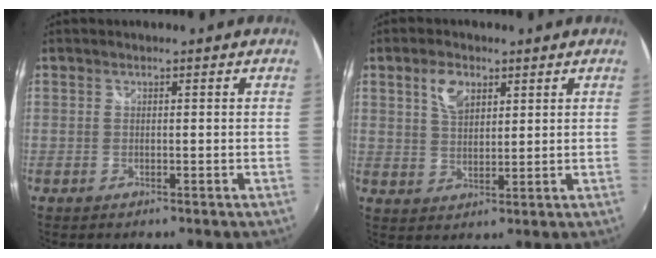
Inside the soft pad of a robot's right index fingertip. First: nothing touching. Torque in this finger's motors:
{"motor_torque": [0.14, 0.05, 0.32, 0.07]}